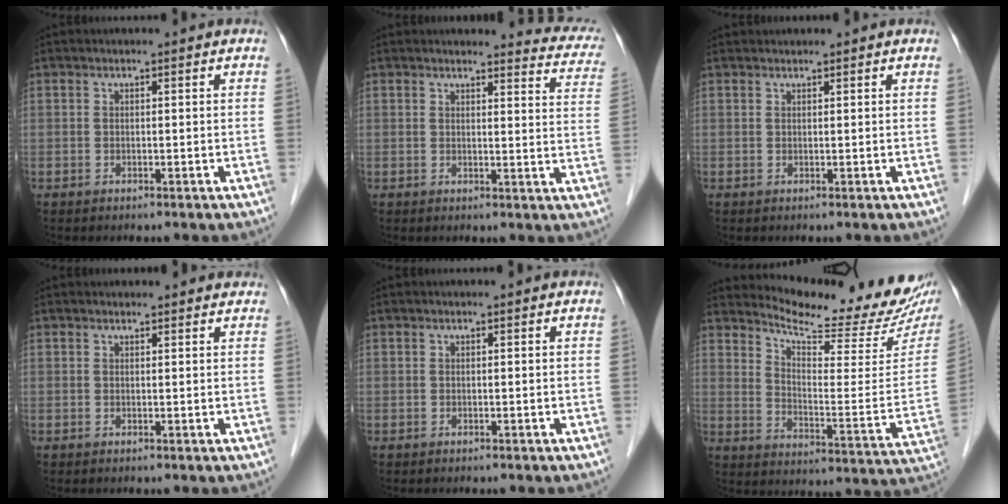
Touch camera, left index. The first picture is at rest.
{"total": 11.5, "force": [11.2, 2.1, 1.2], "torque": [0.029, -0.060, 0.088]}
{"total": 1.3, "force": [1.2, 0.4, 0.1], "torque": [0.006, 0.014, 0.021]}
{"total": 4.1, "force": [3.8, 1.5, 0.9], "torque": [0.003, 0.011, 0.041]}
{"total": 0.0}
{"total": 19.5, "force": [18.2, 1.1, 6.9], "torque": [-0.105, -0.091, 0.243]}